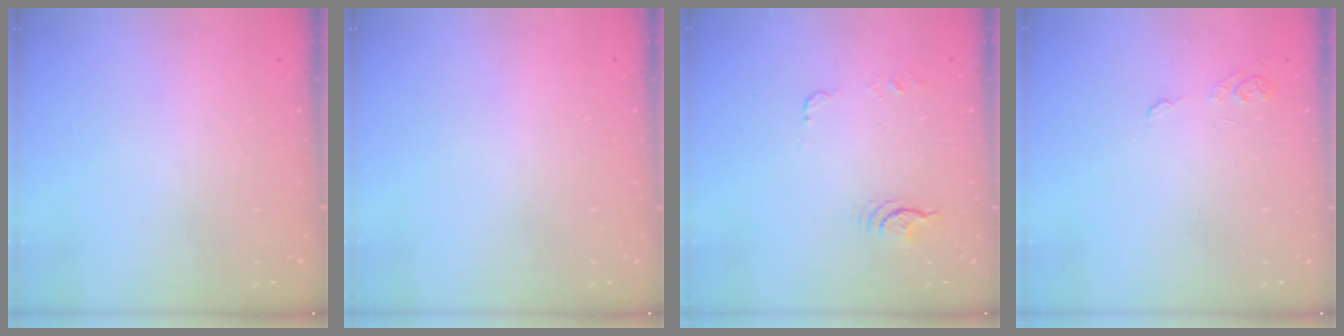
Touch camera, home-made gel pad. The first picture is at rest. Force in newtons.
{"total": 0.0}
{"total": 14.8, "press": 7.2, "slide": 12.9}
{"total": 7.2, "press": 7.2, "slide": 0.7}